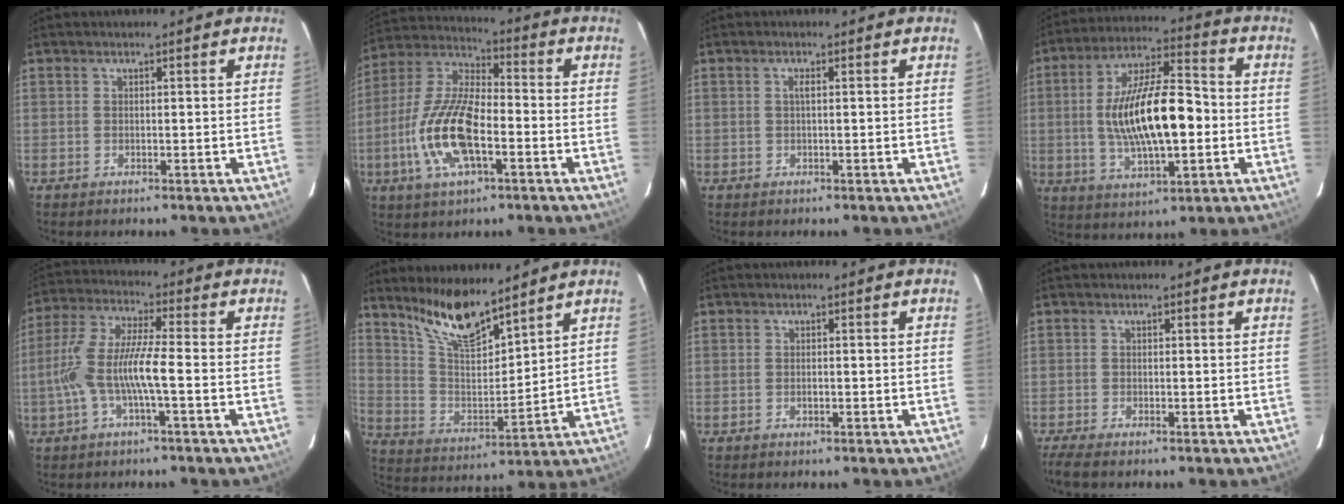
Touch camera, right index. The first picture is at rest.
{"total": 16.0, "force": [-4.9, 6.3, 13.9], "torque": [-0.294, -0.005, -0.095]}
{"total": 0.9, "force": [0.1, 0.0, 0.9], "torque": [-0.017, 0.003, 0.000]}
{"total": 17.8, "force": [-1.3, 6.4, 16.5], "torque": [-0.304, 0.010, -0.019]}
{"total": 10.5, "force": [-2.6, 1.5, 10.0], "torque": [-0.214, 0.004, -0.048]}
{"total": 12.9, "force": [10.4, 2.8, 7.0], "torque": [-0.133, -0.003, 0.205]}
{"total": 1.0, "force": [-0.4, 0.6, 0.8], "torque": [-0.015, 0.001, -0.006]}
{"total": 2.9, "force": [-2.4, 0.2, 1.8], "torque": [-0.045, -0.013, -0.046]}